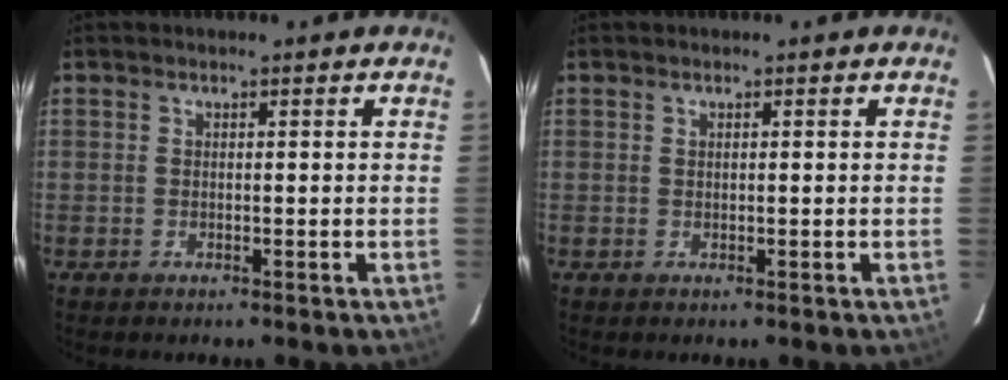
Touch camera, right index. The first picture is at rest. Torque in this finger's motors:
{"motor_torque": [-0.08, 0.05, -0.02, 0.00]}